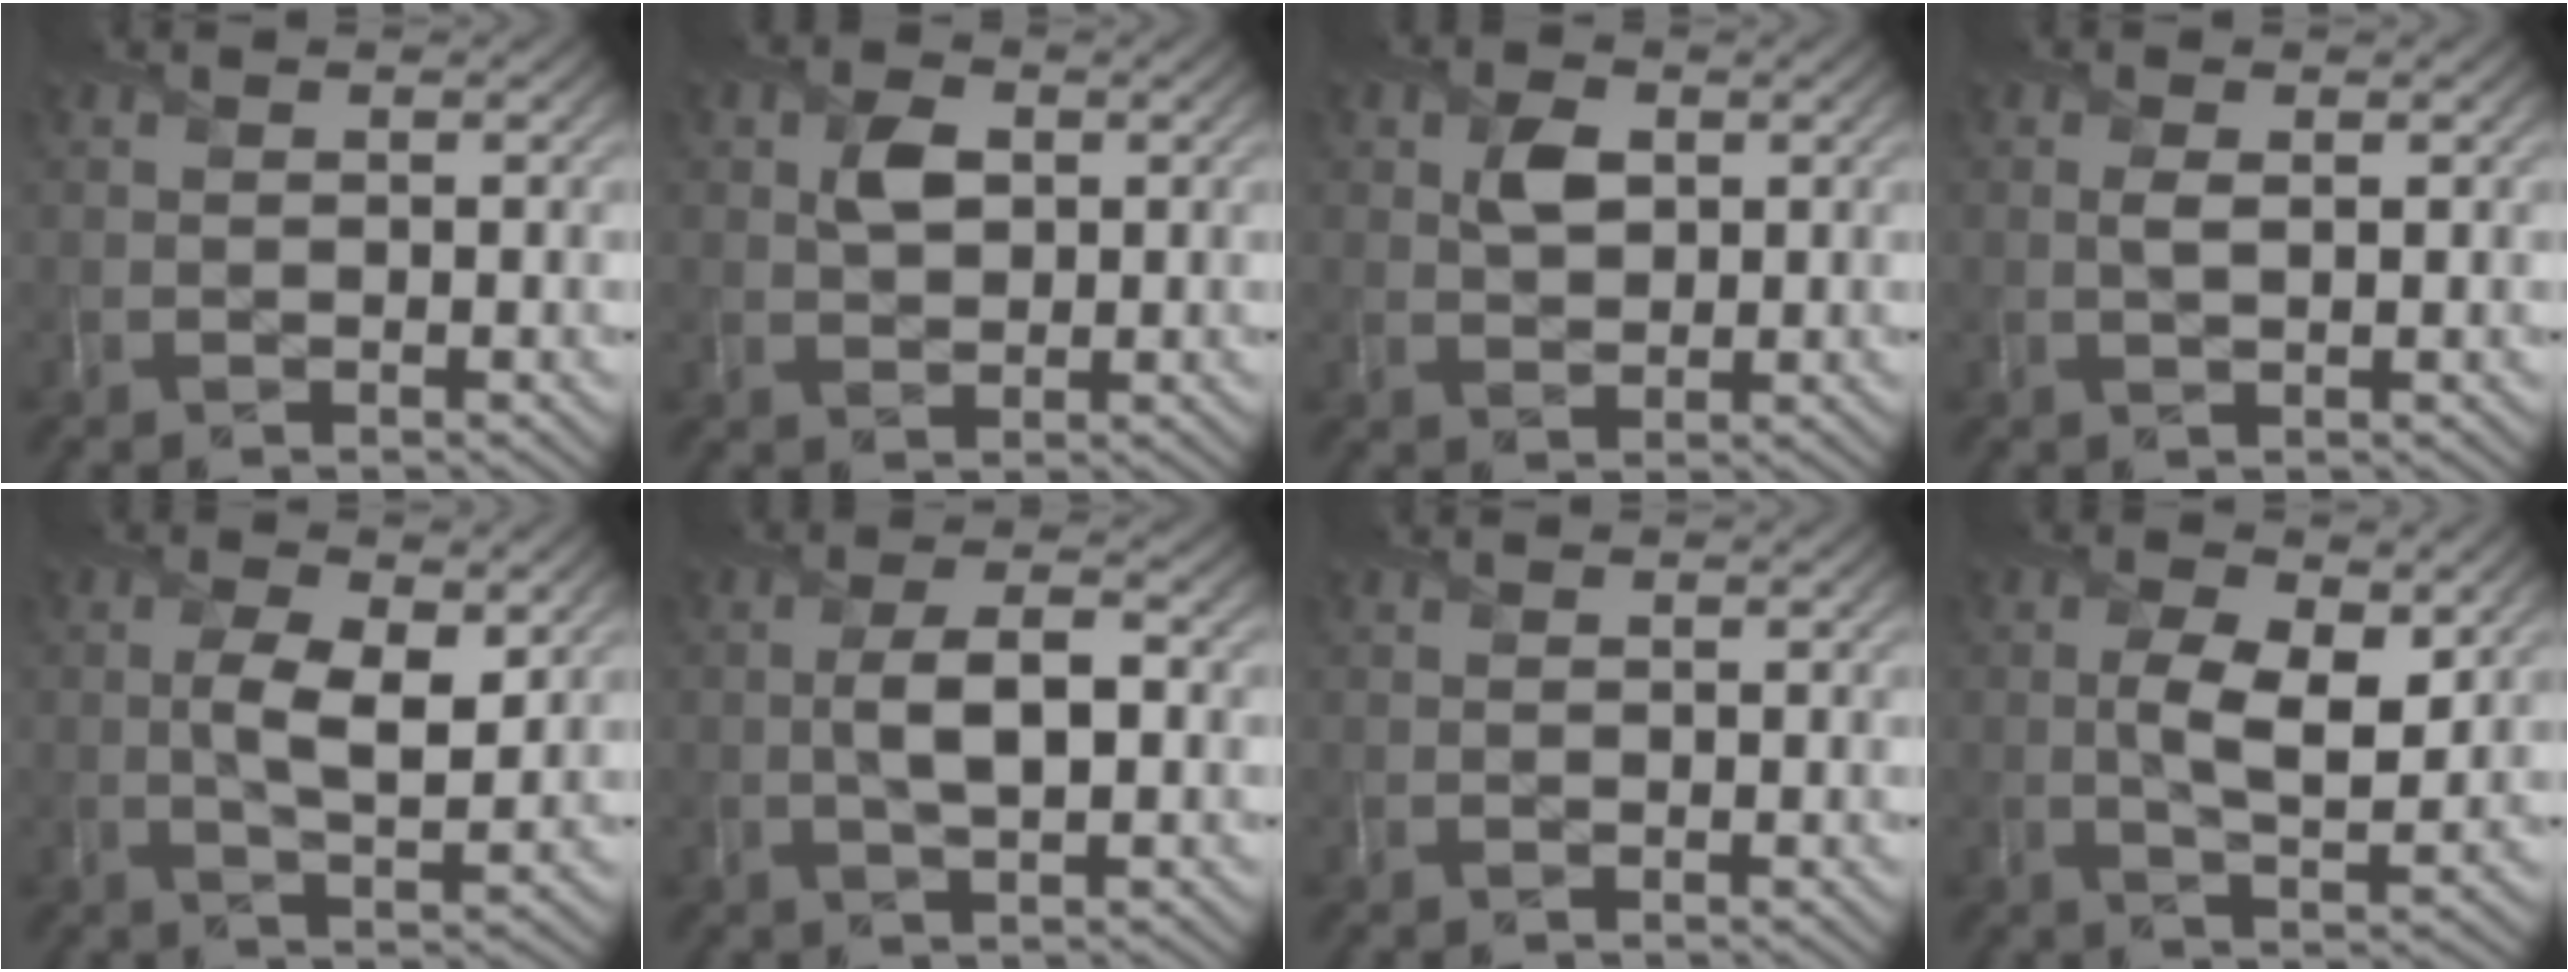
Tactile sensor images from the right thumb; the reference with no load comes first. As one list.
[{"total": 3.4, "force": [0.8, 2.4, 2.3], "torque": [-0.050, 0.002, 0.011]}, {"total": 3.5, "force": [0.9, 2.4, 2.4], "torque": [-0.051, 0.002, 0.014]}, {"total": 1.4, "force": [0.3, 0.5, 1.3], "torque": [-0.027, -0.001, 0.002]}, {"total": 5.8, "force": [0.7, 2.5, 5.1], "torque": [-0.102, -0.006, 0.014]}, {"total": 5.2, "force": [-0.3, 2.1, 4.8], "torque": [-0.095, 0.004, -0.011]}, {"total": 0.0}, {"total": 6.5, "force": [1.0, 2.9, 5.7], "torque": [-0.112, -0.008, 0.018]}]